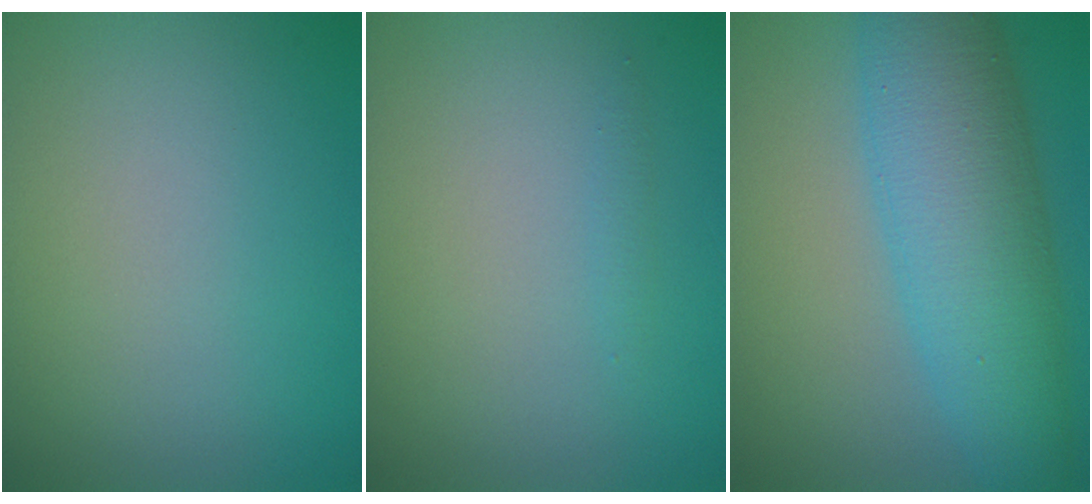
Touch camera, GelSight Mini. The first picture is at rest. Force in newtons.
{"total": 0.5, "press": 0.5, "slide": 0.0}
{"total": 8.9, "press": 8.9, "slide": 0.0}